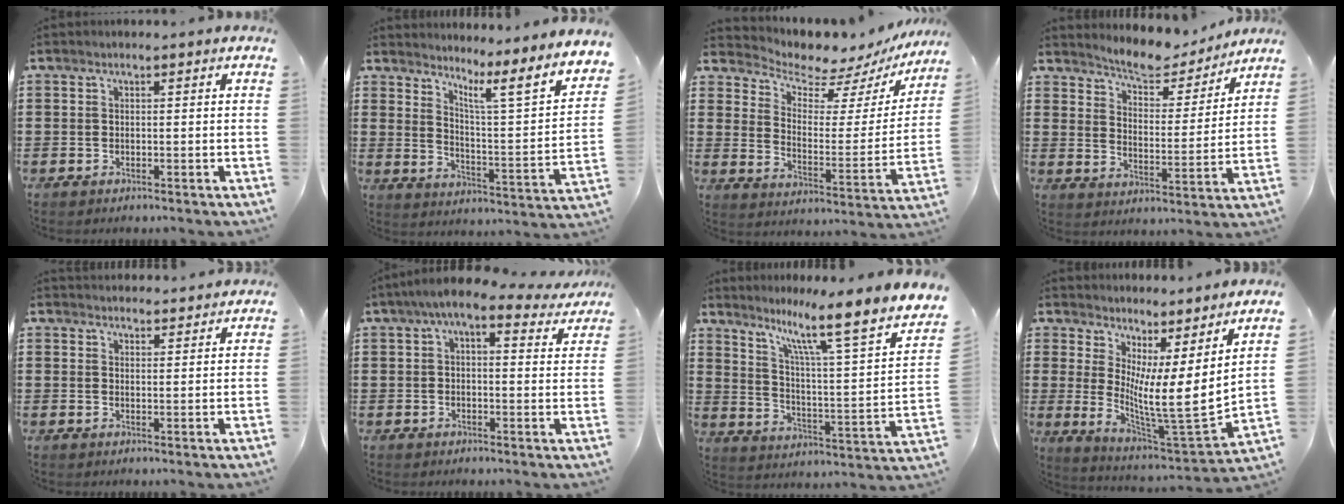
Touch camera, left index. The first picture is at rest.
{"total": 7.0, "force": [5.0, 0.1, 5.0], "torque": [-0.091, -0.056, 0.070]}
{"total": 5.2, "force": [4.7, 1.8, 1.3], "torque": [-0.049, -0.040, 0.073]}
{"total": 6.1, "force": [5.8, 1.4, 1.3], "torque": [-0.048, -0.037, 0.095]}
{"total": 2.5, "force": [2.4, 0.2, -0.2], "torque": [-0.003, -0.005, 0.048]}
{"total": 6.6, "force": [4.2, 1.6, 4.7], "torque": [-0.101, 0.001, 0.074]}
{"total": 10.2, "force": [7.3, 0.4, 7.2], "torque": [-0.144, -0.062, 0.102]}
{"total": 7.5, "force": [2.5, 0.5, 7.1], "torque": [-0.122, -0.055, 0.043]}